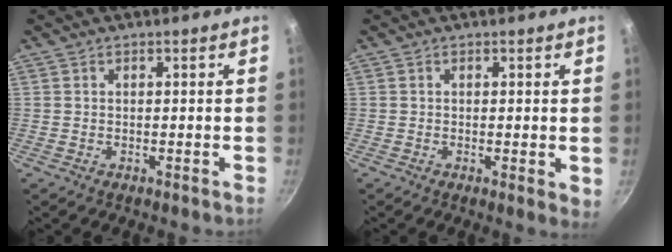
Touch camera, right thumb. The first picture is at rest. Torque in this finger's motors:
{"motor_torque": [-0.28, 0.39, -0.17, -0.01, -0.01]}